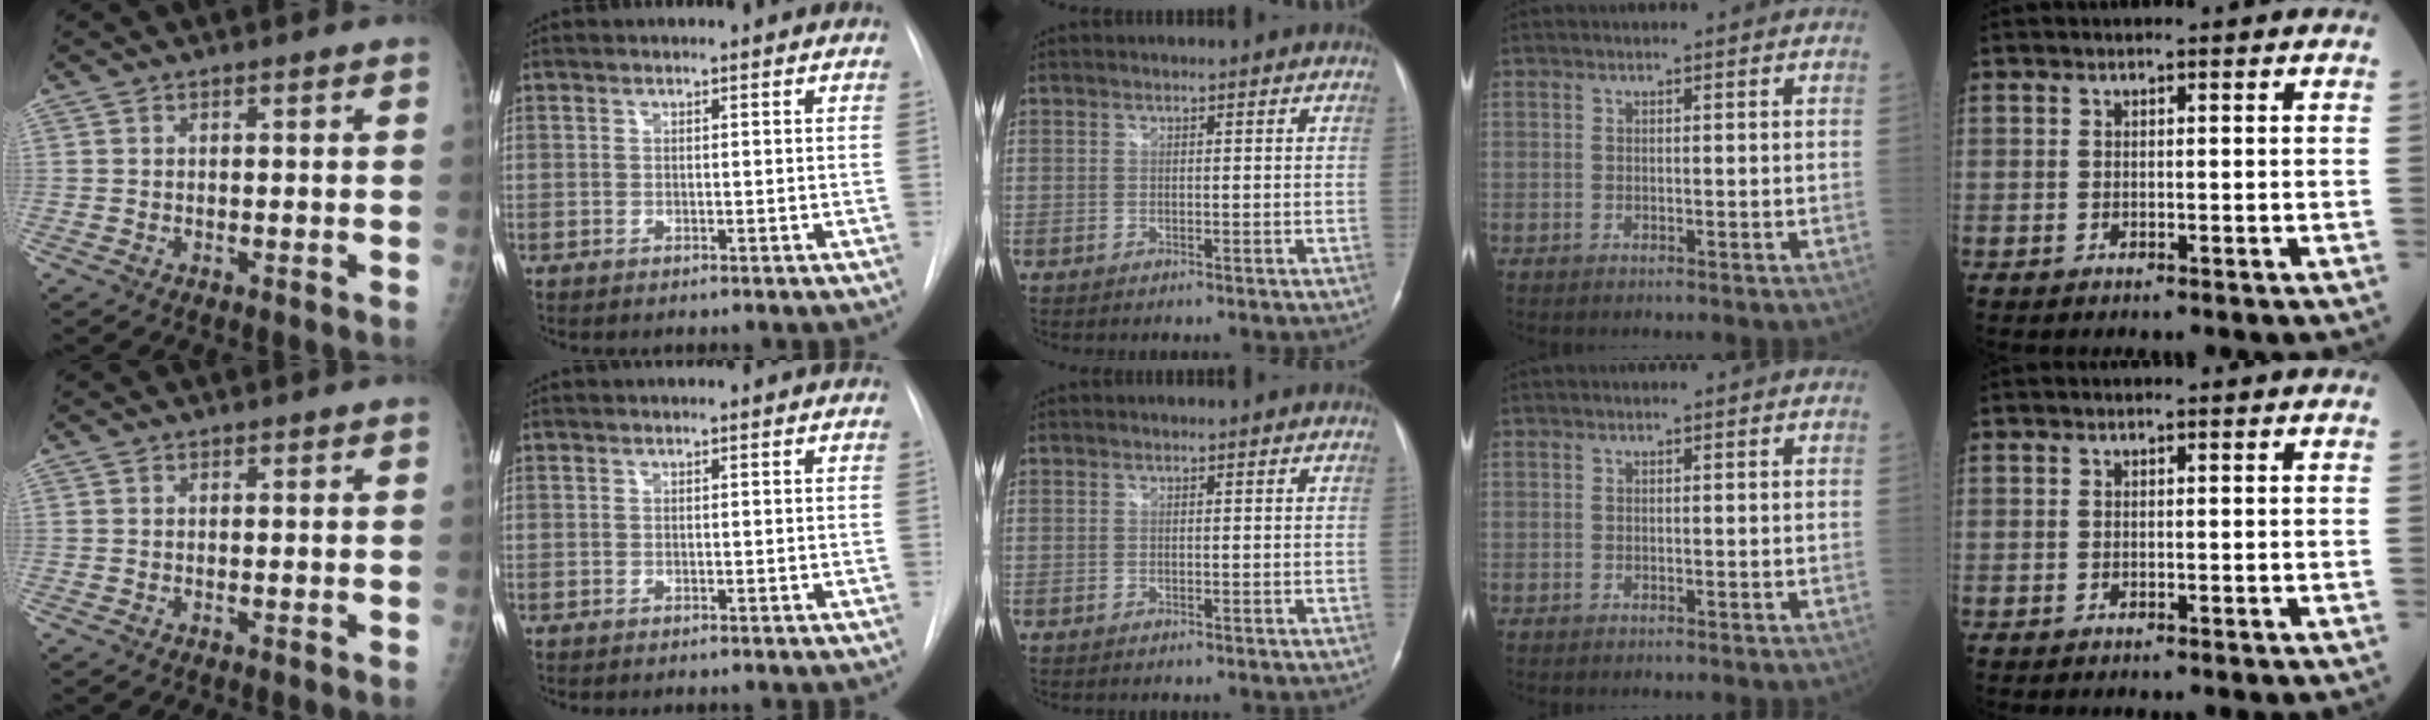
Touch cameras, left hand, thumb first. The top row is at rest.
{}